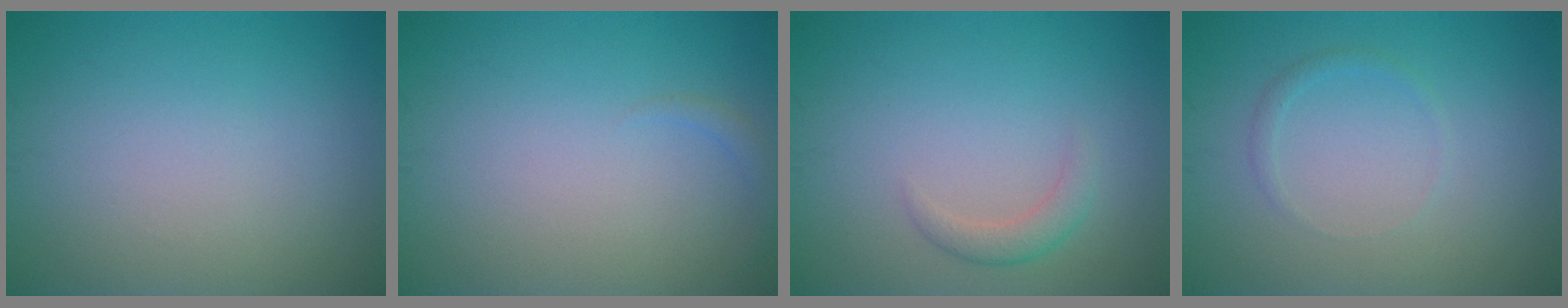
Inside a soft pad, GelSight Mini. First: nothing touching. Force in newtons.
{"total": 0.8, "press": 0.8, "slide": 0.1}
{"total": 1.6, "press": 1.6, "slide": 0.1}
{"total": 0.8, "press": 0.8, "slide": 0.1}